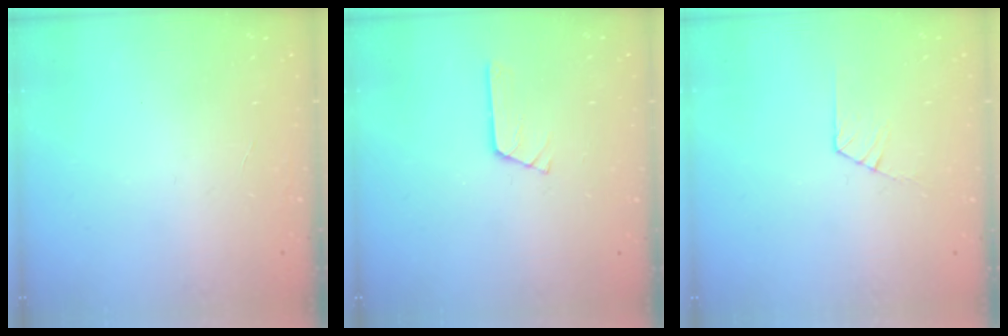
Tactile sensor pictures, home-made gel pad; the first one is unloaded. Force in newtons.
{"total": 3.0, "press": 2.9, "slide": 0.4}
{"total": 4.4, "press": 4.3, "slide": 0.6}